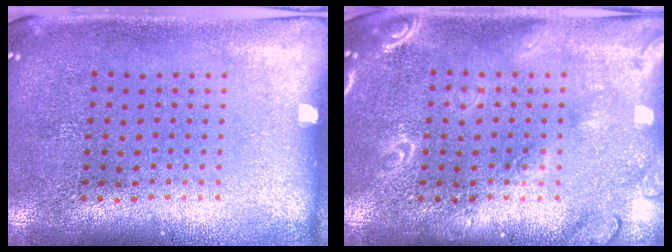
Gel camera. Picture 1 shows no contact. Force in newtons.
{"total": 1.7, "press": 1.7, "slide": 0.2}